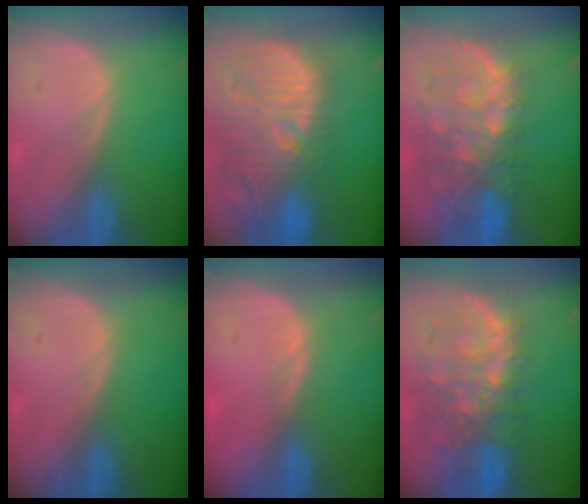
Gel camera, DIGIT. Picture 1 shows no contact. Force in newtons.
{"total": 14.8, "press": 13.1, "slide": 6.9}
{"total": 11.2, "press": 9.8, "slide": 5.5}
{"total": 0.0}
{"total": 0.7, "press": 0.7, "slide": 0.2}
{"total": 11.2, "press": 9.6, "slide": 5.6}